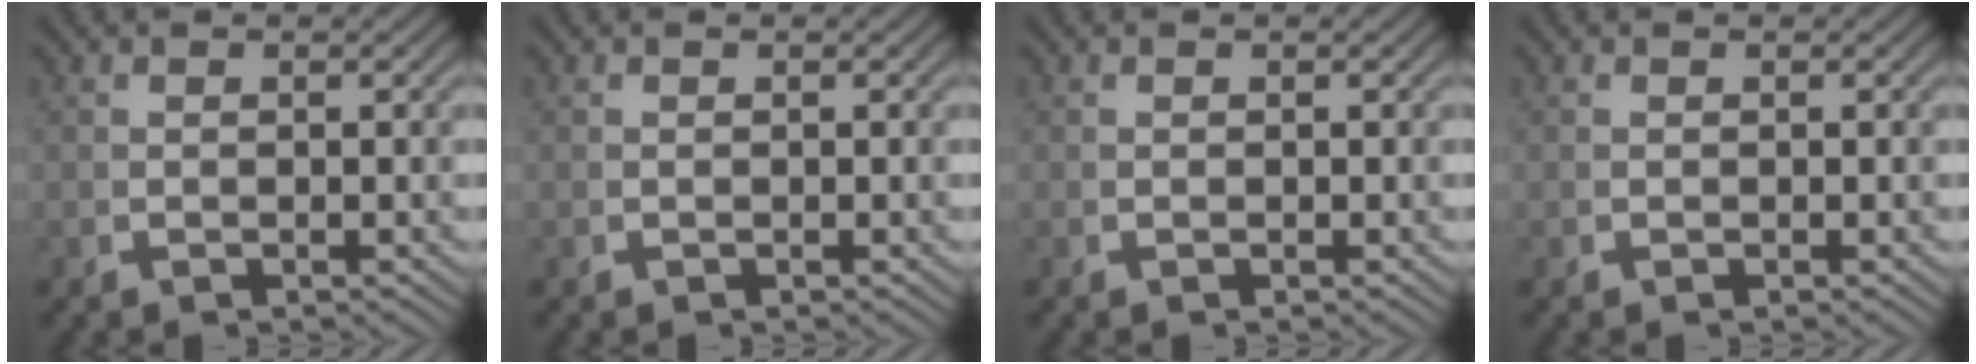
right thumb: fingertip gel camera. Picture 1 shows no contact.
{"total": 0.0}
{"total": 0.0}
{"total": 0.0}